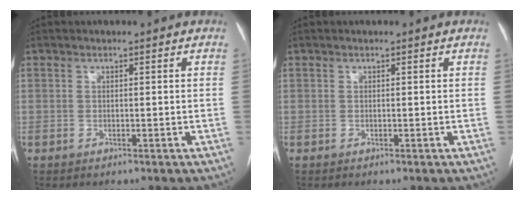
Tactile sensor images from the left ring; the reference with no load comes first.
{"total": 0.0}